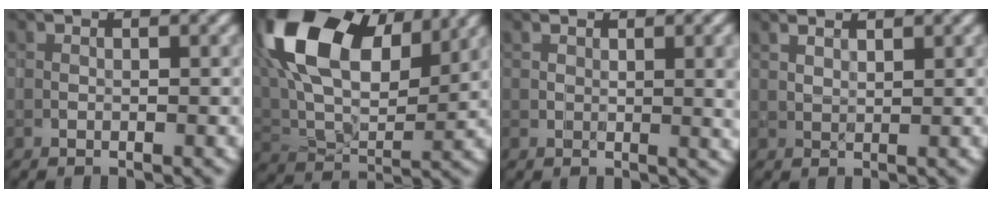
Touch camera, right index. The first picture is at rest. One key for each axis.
{"total": 15.2, "fx": 7.4, "fy": 8.2, "fz": 10.5, "tx": -0.209, "ty": 0.022, "tz": 0.134}
{"total": 3.9, "fx": 1.2, "fy": 1.5, "fz": 3.4, "tx": -0.043, "ty": -0.002, "tz": 0.023}
{"total": 1.9, "fx": 1.8, "fy": 0.4, "fz": 0.7, "tx": -0.019, "ty": 0.000, "tz": 0.030}